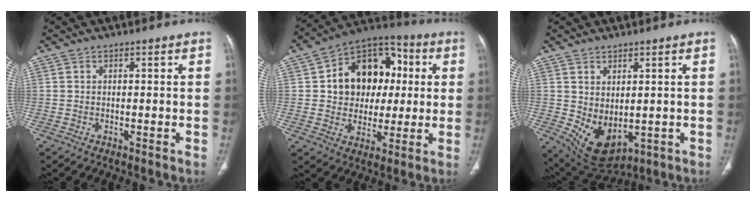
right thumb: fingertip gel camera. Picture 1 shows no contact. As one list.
[{"total": 17.3, "force": [2.6, 13.2, 10.9], "torque": [-0.115, 0.021, 0.039]}, {"total": 8.7, "force": [-0.5, 5.3, 6.9], "torque": [-0.106, -0.011, 0.023]}]